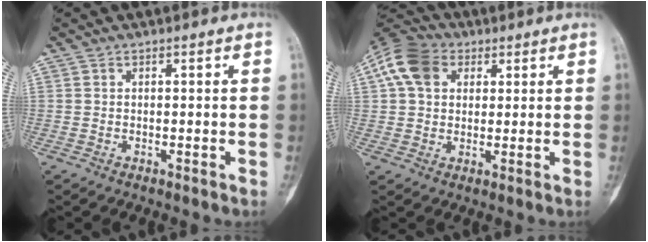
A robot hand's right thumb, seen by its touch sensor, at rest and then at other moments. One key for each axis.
{"total": 10.0, "fx": 3.8, "fy": 7.0, "fz": 6.2, "tx": -0.118, "ty": 0.015, "tz": 0.061}